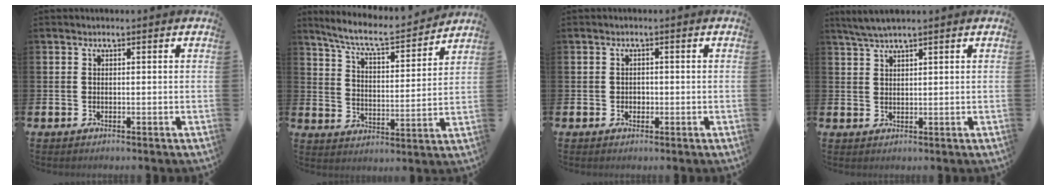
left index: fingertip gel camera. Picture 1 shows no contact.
{"total": 7.5, "force": [6.9, 1.1, 2.8], "torque": [-0.090, -0.045, 0.118]}
{"total": 1.0, "force": [-0.1, 0.9, 0.3], "torque": [0.004, 0.003, -0.007]}
{"total": 2.9, "force": [2.6, 0.0, 1.3], "torque": [-0.038, 0.001, 0.049]}